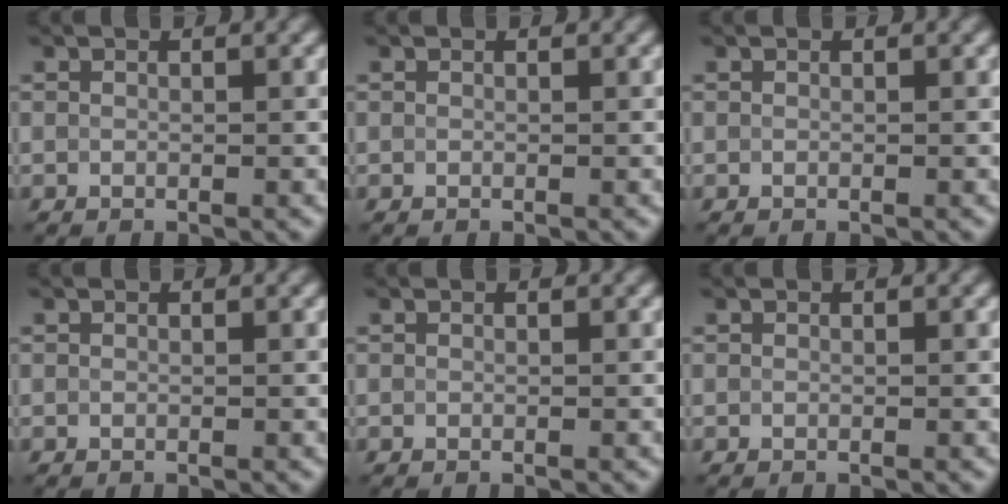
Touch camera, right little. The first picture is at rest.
{"total": 0.0}
{"total": 0.0}
{"total": 0.0}
{"total": 0.0}
{"total": 0.0}